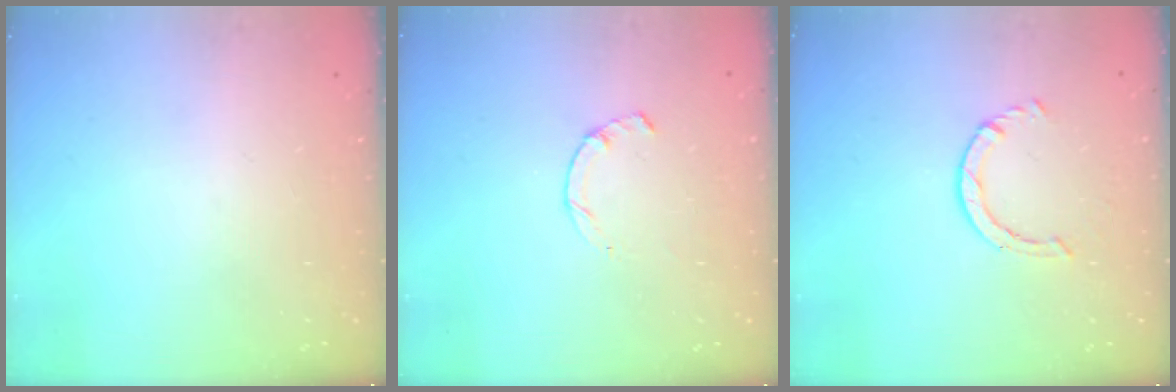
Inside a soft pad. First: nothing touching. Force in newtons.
{"total": 1.7, "press": 1.6, "slide": 0.4}
{"total": 2.5, "press": 2.5, "slide": 0.3}